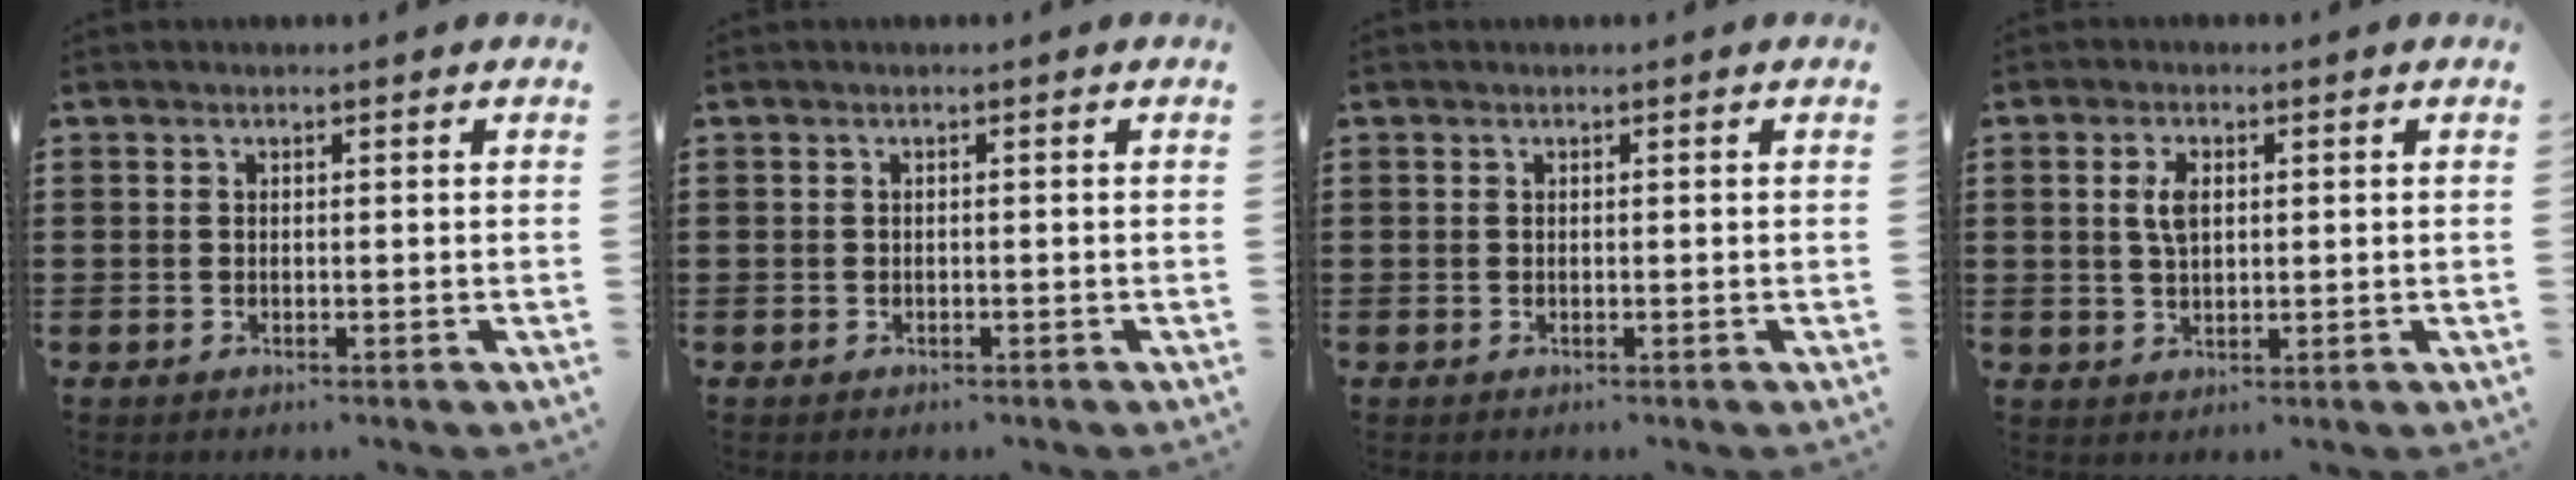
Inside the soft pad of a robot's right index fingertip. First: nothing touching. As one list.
[{"total": 0.5, "force": [-0.3, 0.4, 0.0], "torque": [-0.001, 0.005, -0.008]}, {"total": 0.0}, {"total": 3.7, "force": [0.8, 1.8, 3.1], "torque": [-0.066, 0.010, 0.012]}]